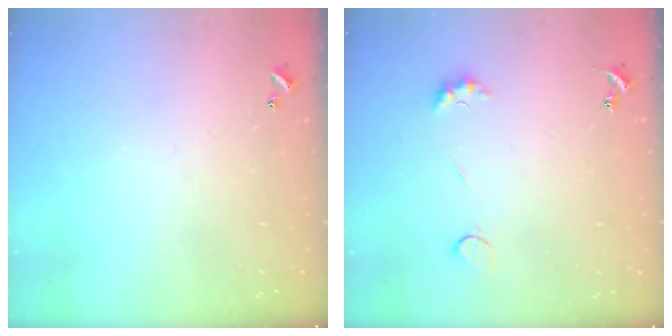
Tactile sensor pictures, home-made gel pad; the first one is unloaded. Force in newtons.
{"total": 4.9, "press": 4.9, "slide": 0.8}